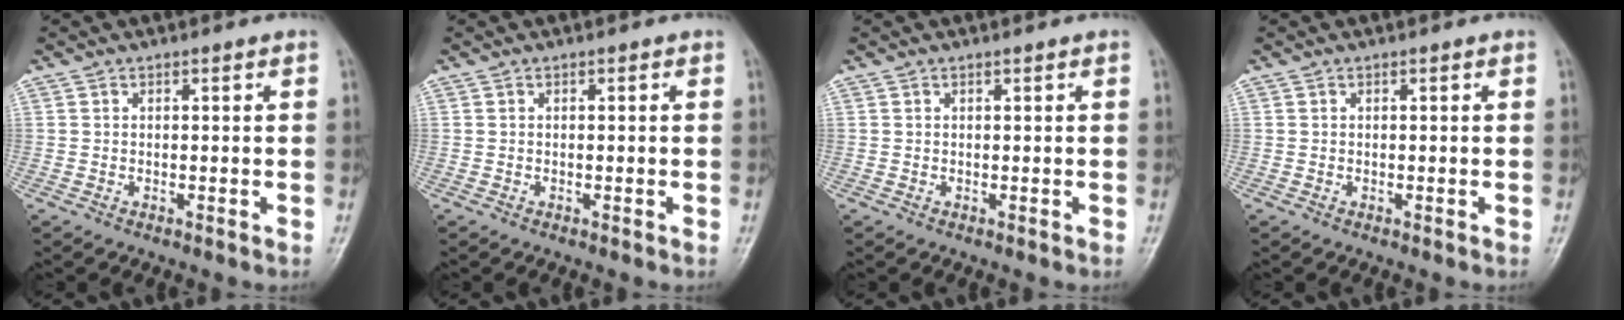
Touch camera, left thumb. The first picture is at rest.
{"total": 0.0}
{"total": 0.0}
{"total": 0.0}